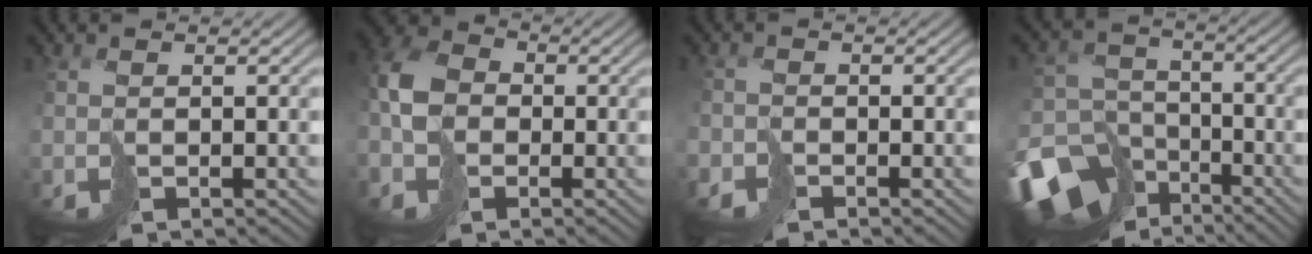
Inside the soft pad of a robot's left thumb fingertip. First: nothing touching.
{"total": 7.4, "force": [-1.5, 5.8, 4.3], "torque": [-0.128, -0.009, -0.036]}
{"total": 2.0, "force": [-1.8, 0.9, 0.2], "torque": [-0.002, -0.008, -0.040]}
{"total": 15.3, "force": [-9.7, 10.4, 5.6], "torque": [-0.180, -0.052, -0.138]}